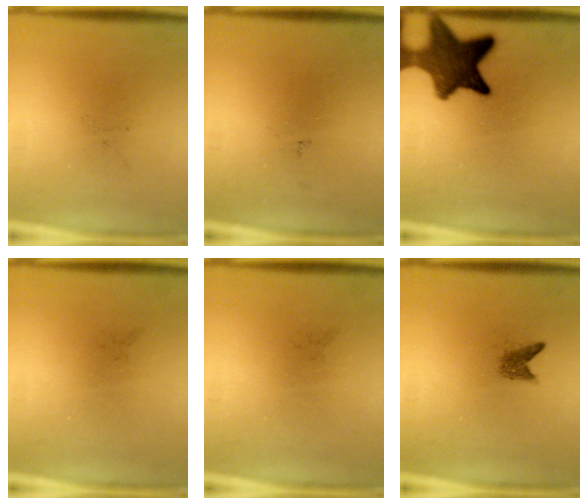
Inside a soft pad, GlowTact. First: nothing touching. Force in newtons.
{"total": 0.0}
{"total": 11.4}
{"total": 0.0}
{"total": 0.0}
{"total": 1.7}